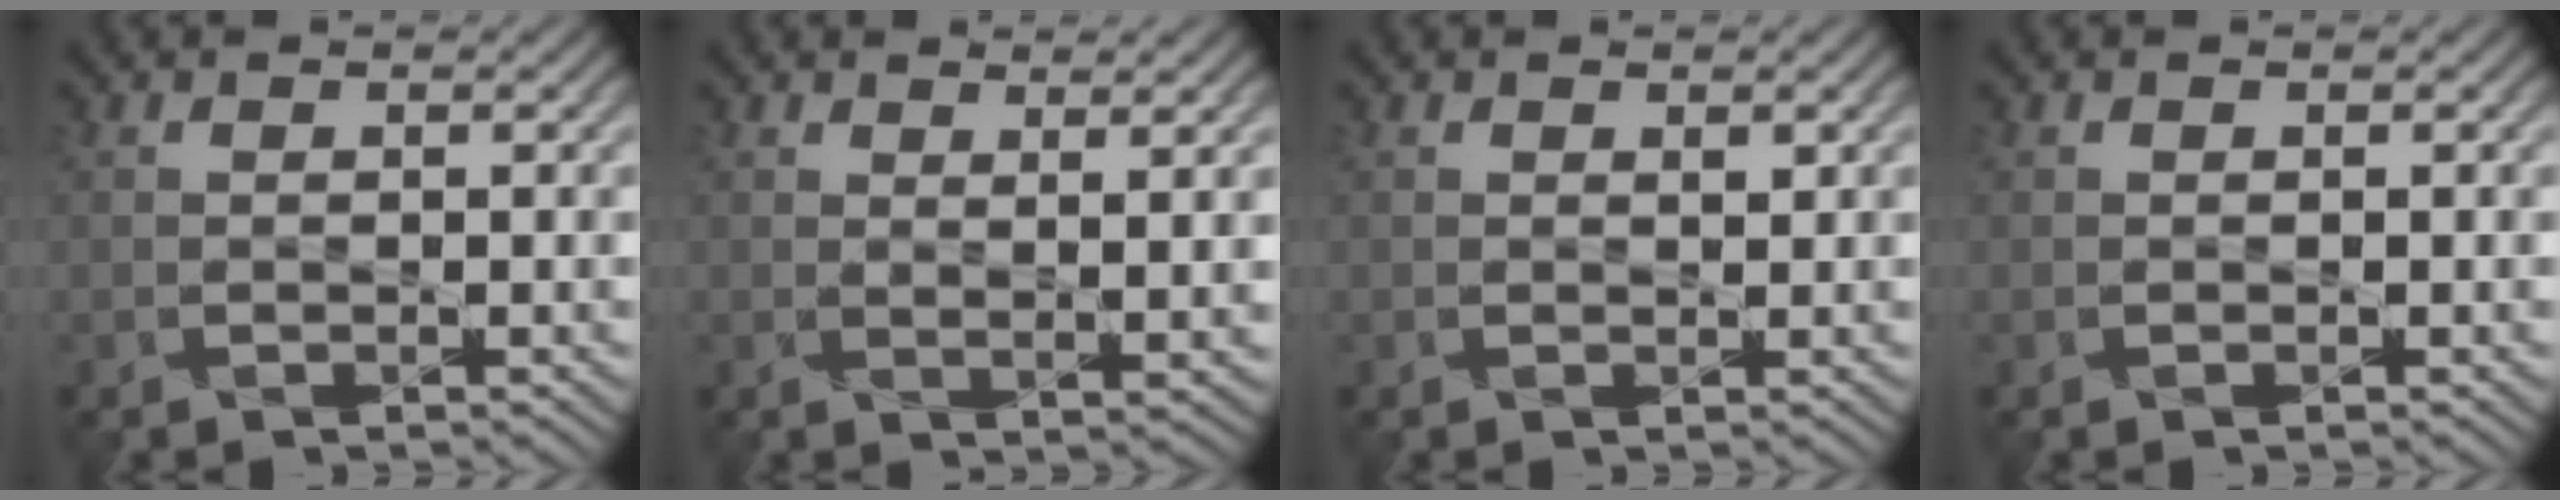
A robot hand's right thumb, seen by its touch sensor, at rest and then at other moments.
{"total": 2.6, "force": [2.2, 0.1, 1.4], "torque": [-0.027, -0.001, 0.047]}
{"total": 1.0, "force": [0.9, 0.3, 0.4], "torque": [-0.005, 0.003, 0.019]}
{"total": 0.0}